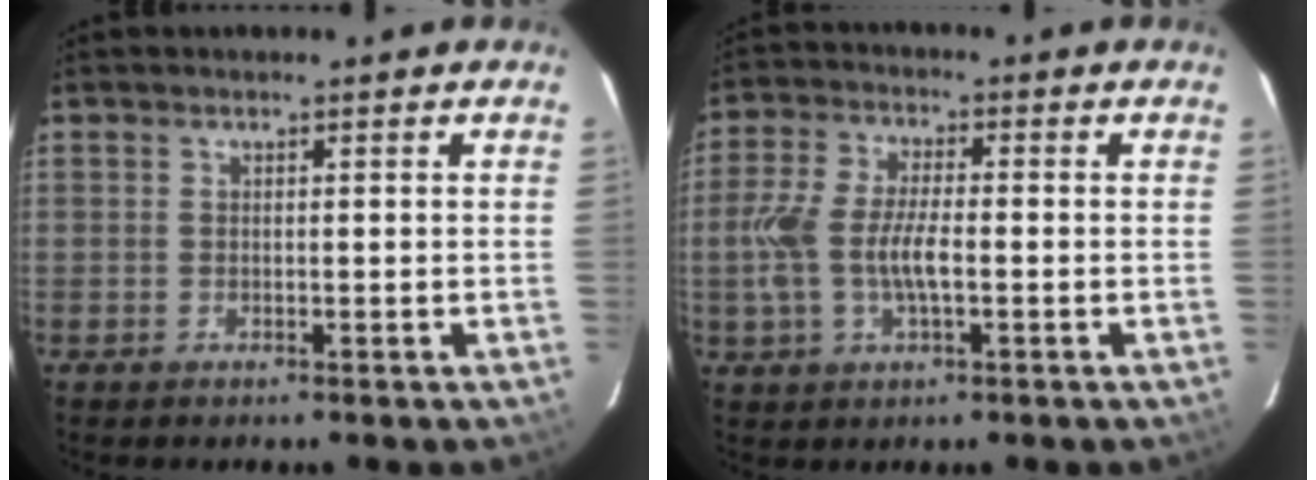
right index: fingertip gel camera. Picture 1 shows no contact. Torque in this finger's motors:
{"motor_torque": [0.36, -0.09, 0.57, 0.11]}